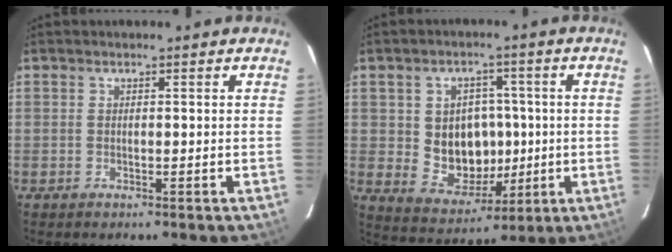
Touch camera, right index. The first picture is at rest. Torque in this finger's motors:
{"motor_torque": [0.28, 0.03, 0.19, 0.03]}